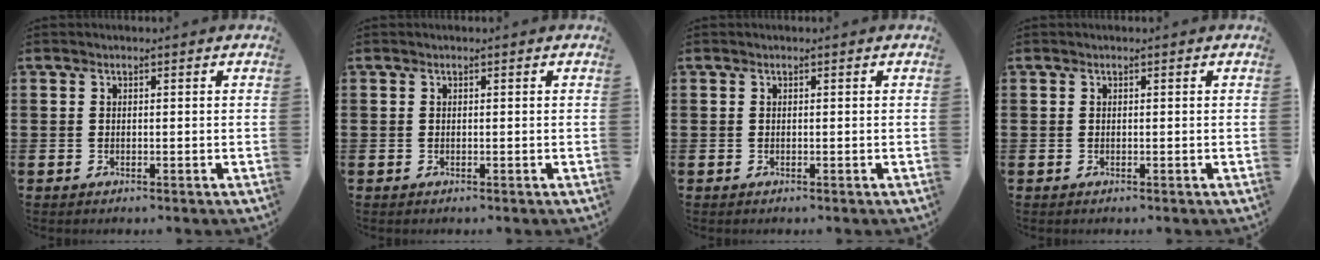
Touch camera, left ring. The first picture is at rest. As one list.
[{"total": 0.0}, {"total": 0.0}, {"total": 0.0}]